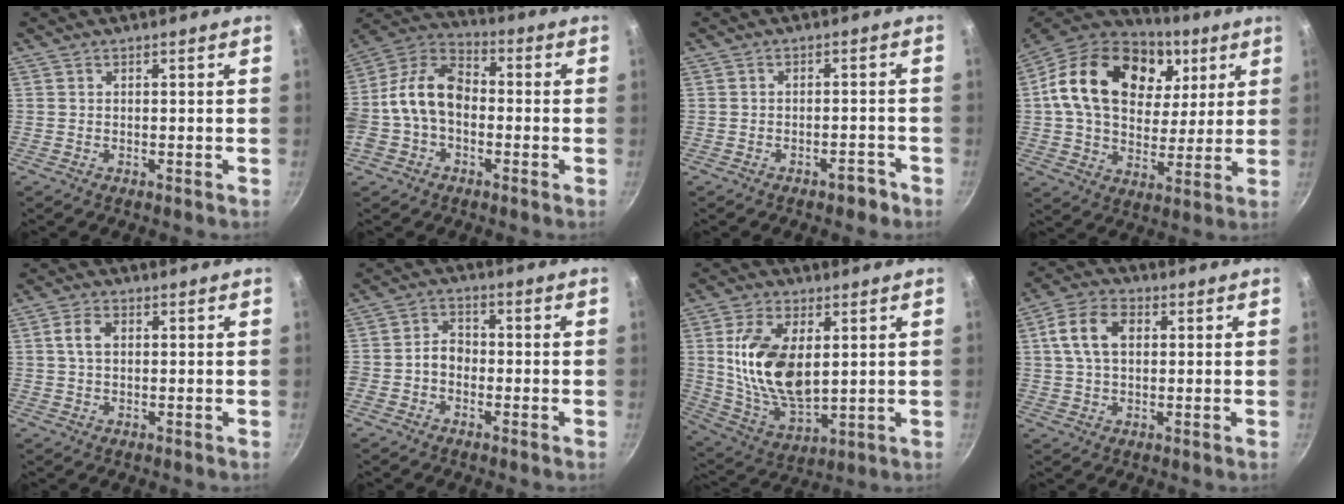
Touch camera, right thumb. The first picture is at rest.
{"total": 13.7, "force": [-1.5, 9.5, 9.8], "torque": [-0.161, 0.046, -0.048]}
{"total": 2.9, "force": [-2.1, 1.4, 1.5], "torque": [-0.007, 0.028, -0.019]}
{"total": 26.0, "force": [8.4, 17.9, 16.9], "torque": [-0.276, -0.006, 0.135]}
{"total": 4.0, "force": [0.8, 2.5, 3.0], "torque": [-0.050, 0.006, 0.012]}
{"total": 4.5, "force": [-1.2, 3.5, 2.5], "torque": [-0.022, 0.020, -0.030]}
{"total": 16.6, "force": [3.1, 9.1, 13.5], "torque": [-0.241, -0.020, 0.070]}
{"total": 9.3, "force": [2.1, 6.1, 6.7], "torque": [-0.117, 0.014, 0.030]}